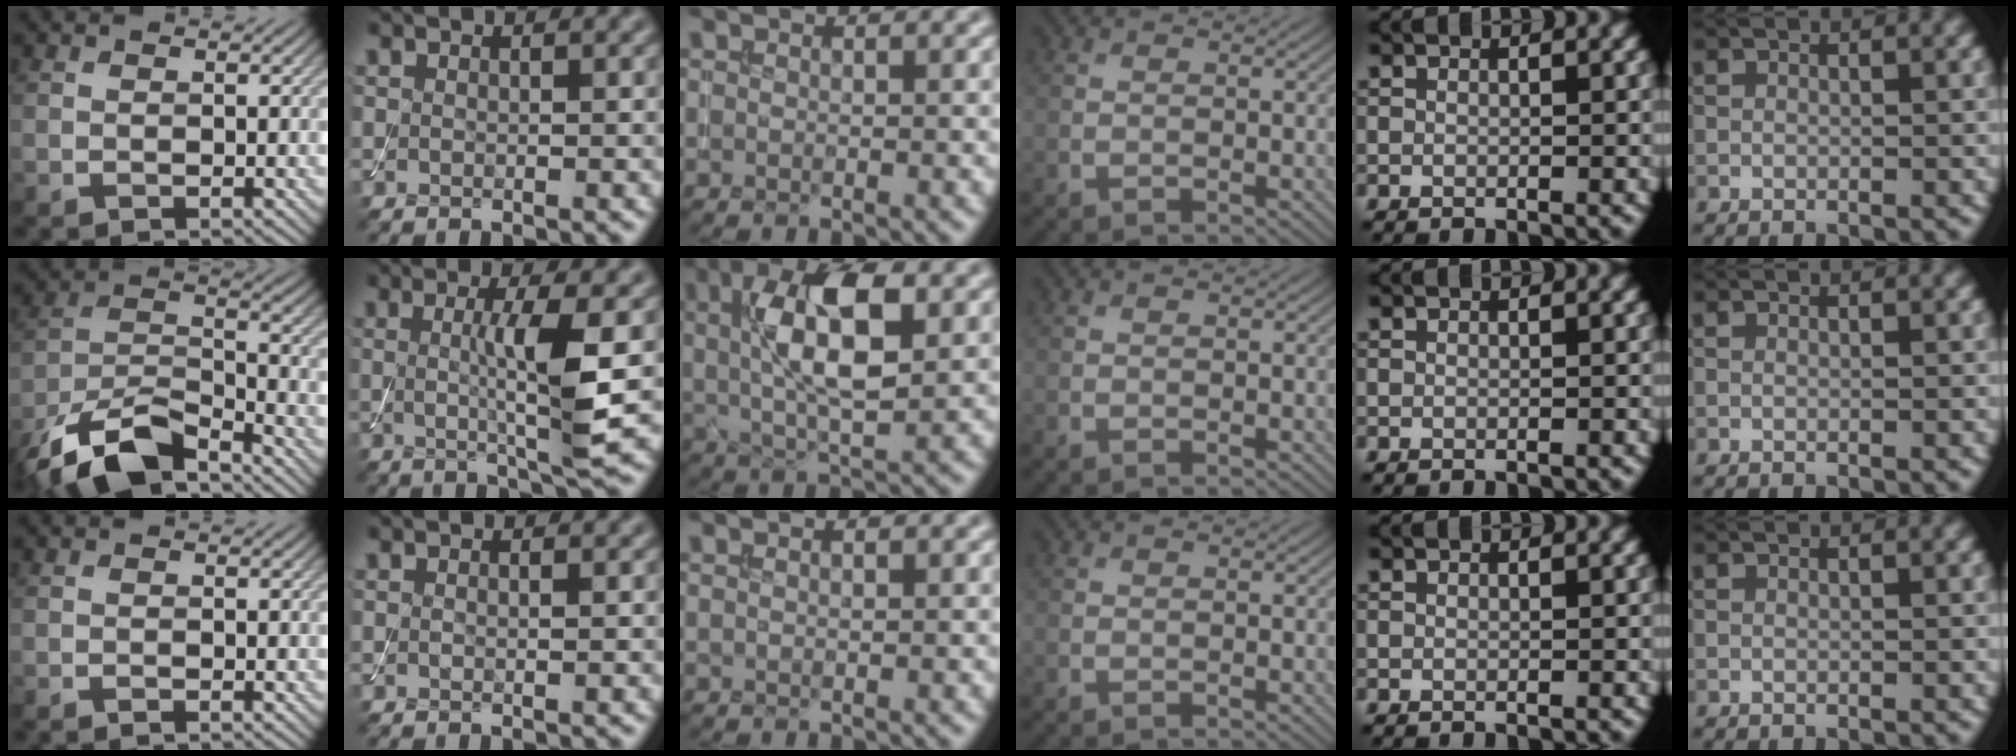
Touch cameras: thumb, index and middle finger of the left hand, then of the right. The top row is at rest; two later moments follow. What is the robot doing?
{"motion": "assemble", "object": "toy tower of hanoi"}